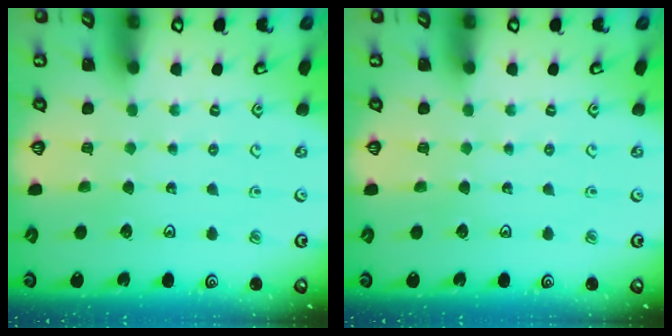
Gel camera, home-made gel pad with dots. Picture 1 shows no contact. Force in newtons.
{"total": 0.0}